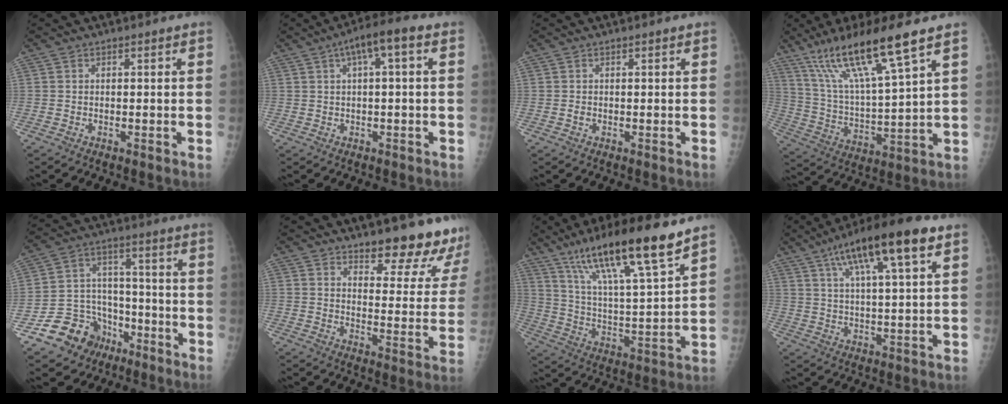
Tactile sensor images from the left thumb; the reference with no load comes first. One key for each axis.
{"total": 6.6, "fx": 2.0, "fy": 1.6, "fz": 6.1, "tx": -0.104, "ty": 0.028, "tz": 0.025}
{"total": 0.6, "fx": -0.1, "fy": 0.5, "fz": 0.4, "tx": -0.004, "ty": 0.001, "tz": -0.003}
{"total": 17.5, "fx": 11.2, "fy": 1.6, "fz": 13.4, "tx": -0.246, "ty": -0.045, "tz": 0.213}
{"total": 12.8, "fx": -7.3, "fy": 9.9, "fz": 3.3, "tx": -0.021, "ty": 0.084, "tz": -0.117}
{"total": 14.6, "fx": 13.1, "fy": 3.8, "fz": 5.2, "tx": -0.021, "ty": -0.113, "tz": 0.158}
{"total": 19.9, "fx": 13.6, "fy": 2.2, "fz": 14.4, "tx": -0.232, "ty": -0.057, "tz": 0.238}
{"total": 15.8, "fx": 8.1, "fy": 3.1, "fz": 13.2, "tx": -0.216, "ty": -0.006, "tz": 0.132}